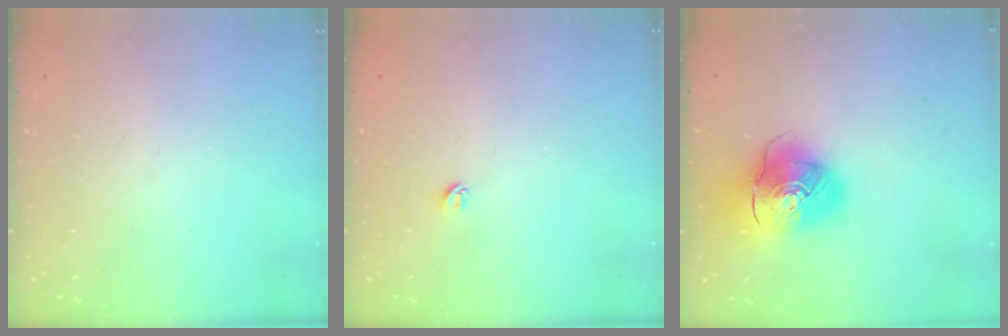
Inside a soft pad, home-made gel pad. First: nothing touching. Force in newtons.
{"total": 3.9, "press": 3.8, "slide": 0.3}
{"total": 17.0, "press": 16.8, "slide": 2.6}